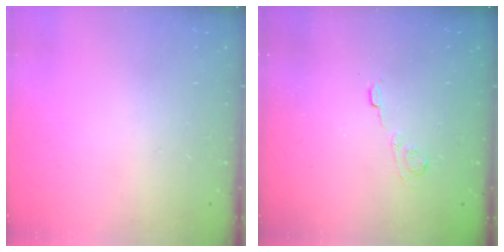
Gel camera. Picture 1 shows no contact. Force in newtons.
{"total": 3.5, "press": 3.2, "slide": 1.4}